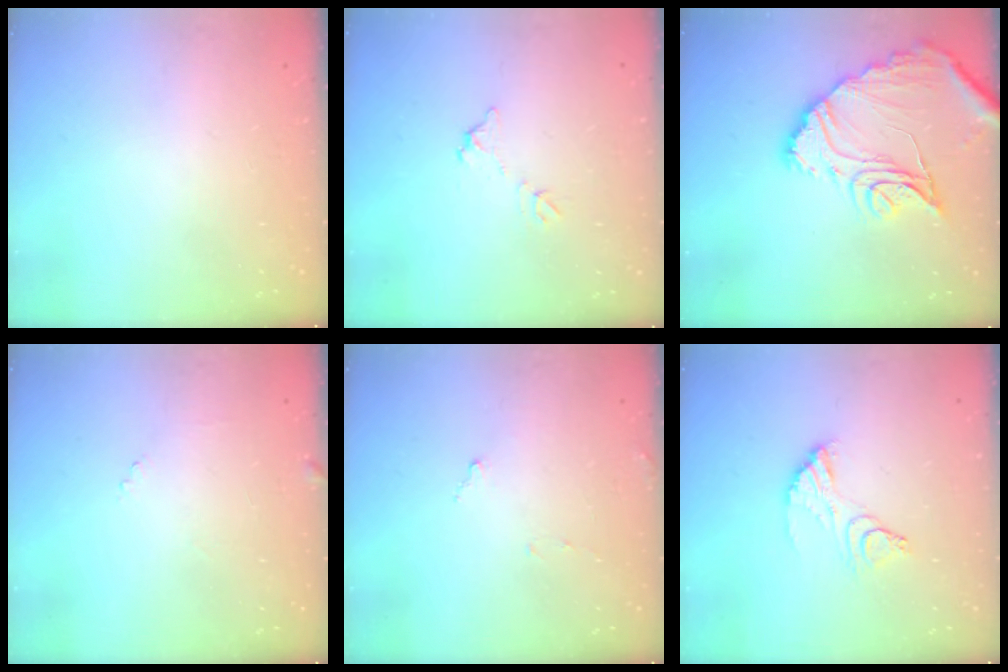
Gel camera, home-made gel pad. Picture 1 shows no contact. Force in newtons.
{"total": 5.6, "press": 5.6, "slide": 0.3}
{"total": 17.8, "press": 17.7, "slide": 1.9}
{"total": 5.5, "press": 5.5, "slide": 0.4}
{"total": 7.6, "press": 7.6, "slide": 0.4}
{"total": 11.6, "press": 11.6, "slide": 0.9}